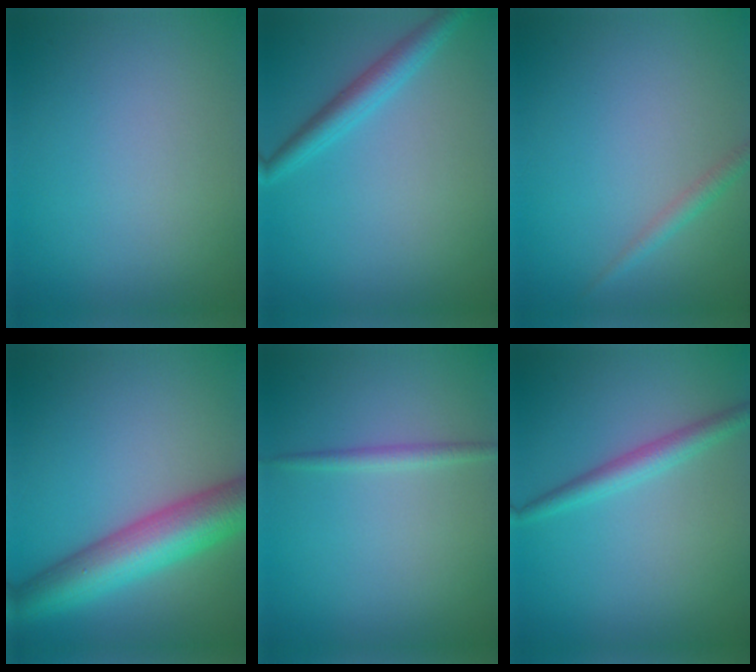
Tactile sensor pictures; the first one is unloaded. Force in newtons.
{"total": 2.8, "press": 2.8, "slide": 0.1}
{"total": 1.3, "press": 1.3, "slide": 0.0}
{"total": 8.3, "press": 8.3, "slide": 0.3}
{"total": 1.2, "press": 1.2, "slide": 0.0}
{"total": 2.3, "press": 2.3, "slide": 0.0}